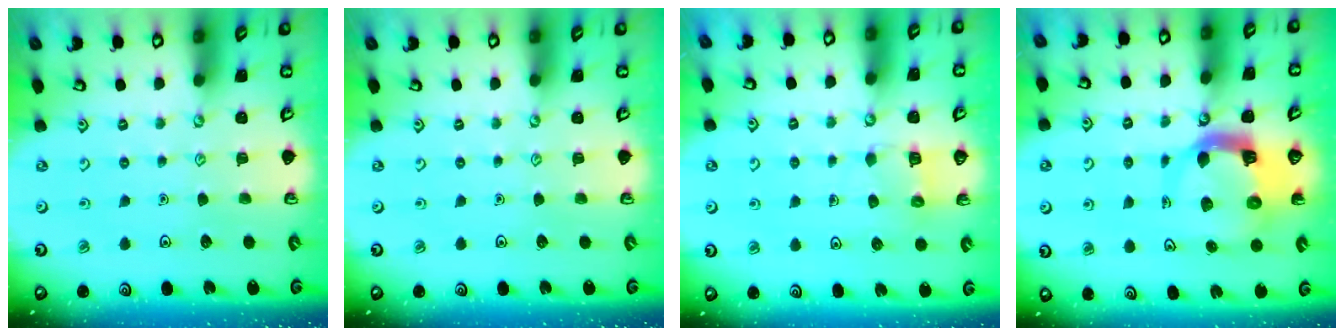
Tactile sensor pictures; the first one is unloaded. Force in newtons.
{"total": 0.0}
{"total": 4.9, "press": 4.9, "slide": 0.4}
{"total": 8.4, "press": 8.3, "slide": 1.1}